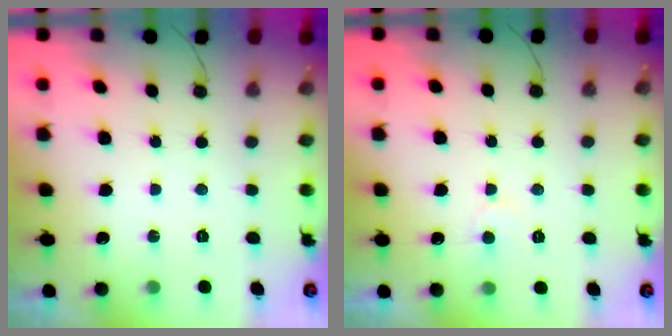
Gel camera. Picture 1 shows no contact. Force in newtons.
{"total": 5.6, "press": 5.6, "slide": 0.3}